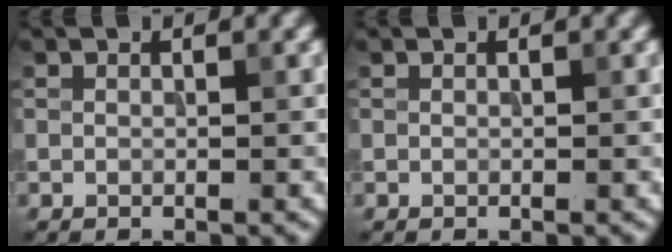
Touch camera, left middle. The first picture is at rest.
{"total": 0.0}